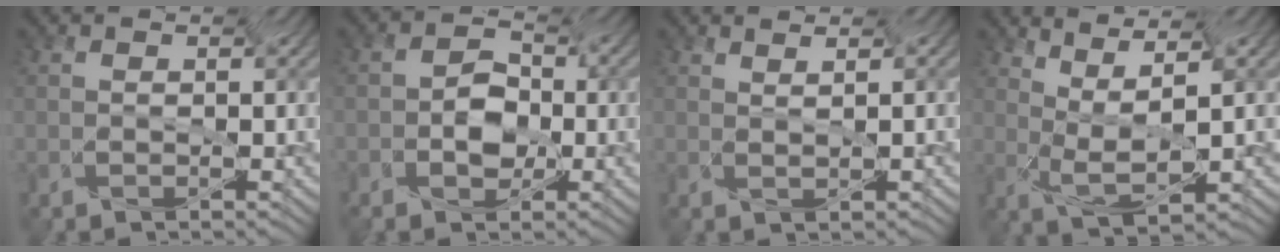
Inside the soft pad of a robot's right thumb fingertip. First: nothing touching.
{"total": 3.9, "force": [-3.1, 2.1, 1.3], "torque": [-0.020, 0.002, -0.063]}
{"total": 1.7, "force": [1.6, -0.3, 0.4], "torque": [-0.006, -0.007, 0.027]}
{"total": 4.6, "force": [2.8, 0.5, 3.7], "torque": [-0.090, 0.004, 0.052]}